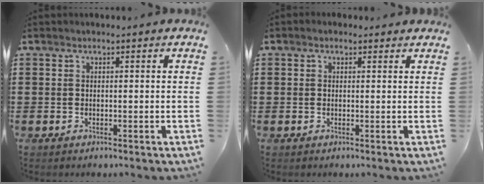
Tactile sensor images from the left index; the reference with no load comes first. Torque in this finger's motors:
{"motor_torque": [0.74, -0.35, 0.02, 0.00]}